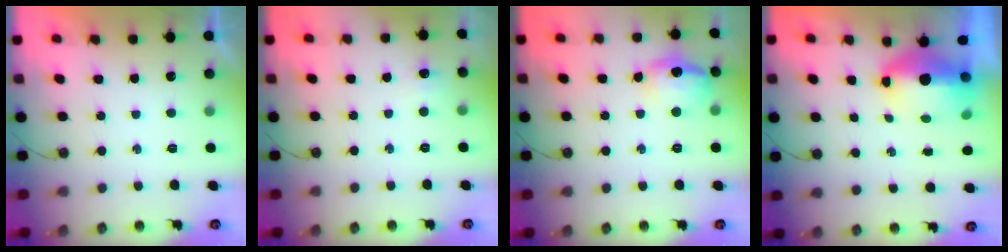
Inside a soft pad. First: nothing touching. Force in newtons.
{"total": 4.1, "press": 4.1, "slide": 0.6}
{"total": 13.1, "press": 13.1, "slide": 0.9}
{"total": 7.4, "press": 7.4, "slide": 0.9}